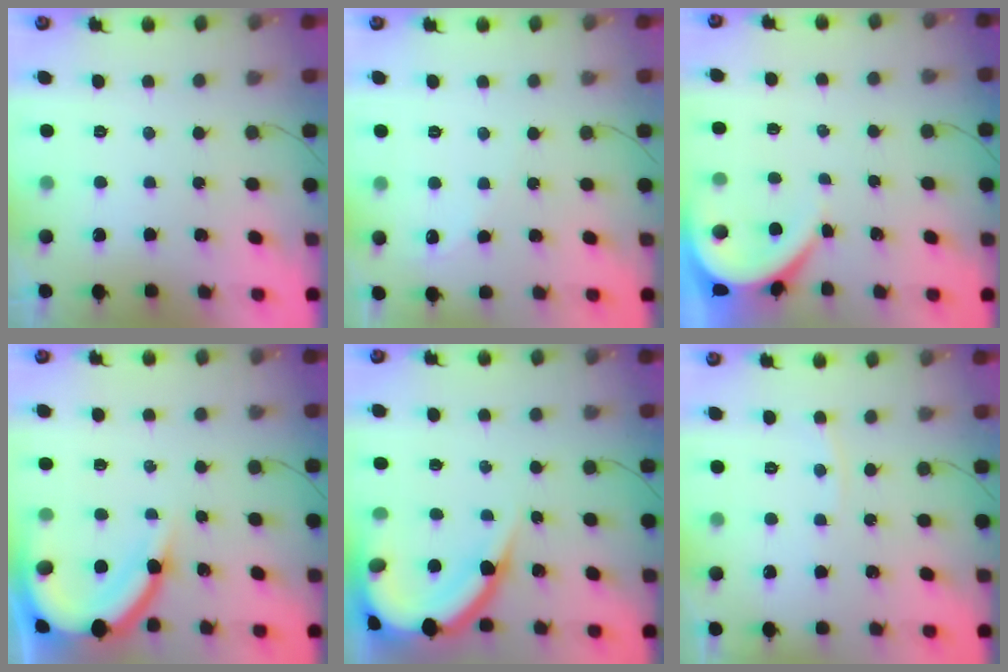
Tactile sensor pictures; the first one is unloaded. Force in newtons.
{"total": 3.3, "press": 3.3, "slide": 0.4}
{"total": 3.3, "press": 3.3, "slide": 0.6}
{"total": 12.1, "press": 12.0, "slide": 1.0}
{"total": 13.8, "press": 13.8, "slide": 1.1}
{"total": 2.8, "press": 2.8, "slide": 0.3}